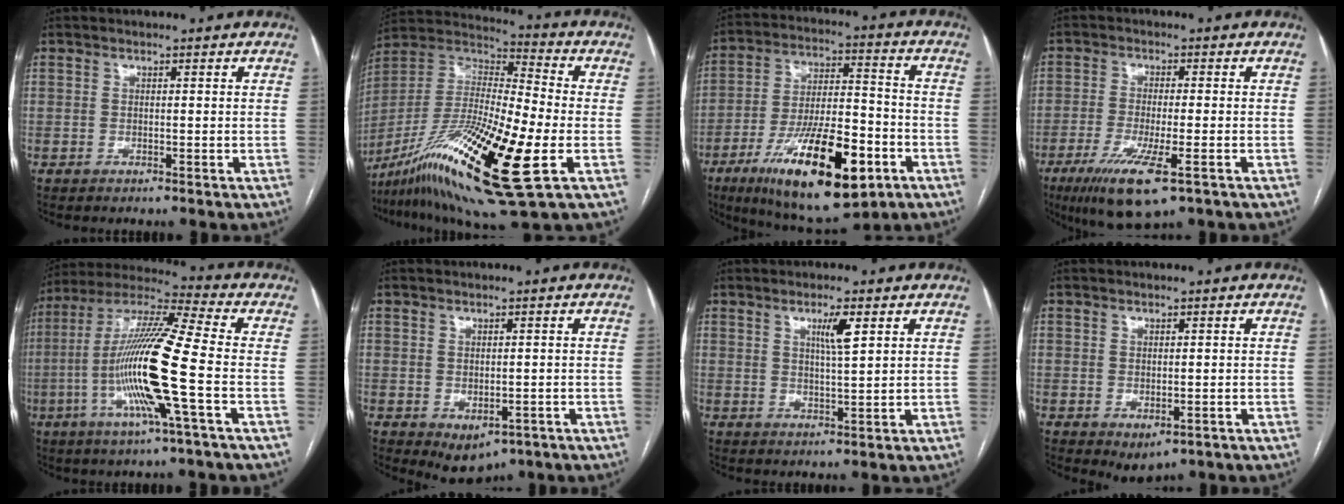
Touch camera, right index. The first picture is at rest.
{"total": 25.7, "force": [-9.8, 3.4, 23.5], "torque": [-0.458, -0.042, -0.176]}
{"total": 20.8, "force": [-9.9, 5.9, 17.3], "torque": [-0.299, -0.015, -0.157]}
{"total": 10.2, "force": [-5.6, 1.5, 8.4], "torque": [-0.157, -0.028, -0.094]}
{"total": 17.1, "force": [-4.0, -0.6, 16.7], "torque": [-0.331, -0.007, -0.089]}
{"total": 4.6, "force": [-2.1, 2.9, 2.8], "torque": [-0.035, -0.003, -0.017]}
{"total": 3.9, "force": [1.7, 0.1, 3.5], "torque": [-0.062, -0.003, 0.029]}
{"total": 2.8, "force": [-1.2, 1.6, 2.0], "torque": [-0.026, -0.006, -0.004]}